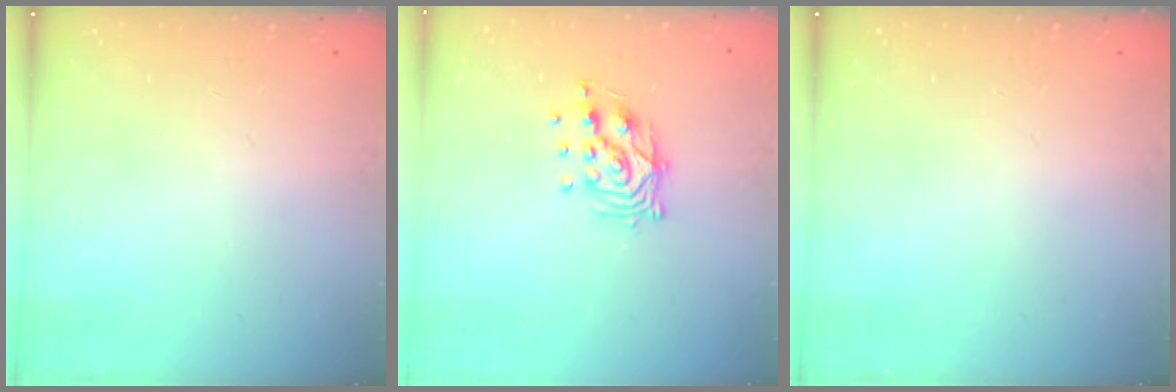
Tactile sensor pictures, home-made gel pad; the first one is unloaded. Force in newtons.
{"total": 10.6, "press": 10.6, "slide": 0.9}
{"total": 0.0}